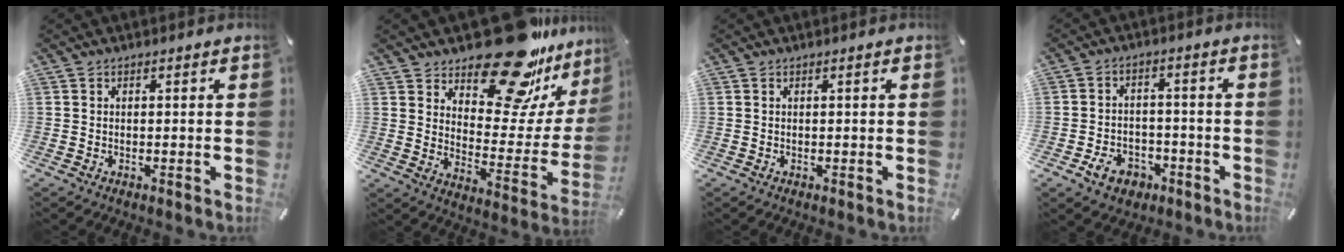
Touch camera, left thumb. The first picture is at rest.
{"total": 24.0, "force": [18.9, 9.5, 11.3], "torque": [-0.151, -0.135, 0.314]}
{"total": 0.0}
{"total": 7.4, "force": [-3.6, 5.7, 2.9], "torque": [-0.055, 0.022, -0.065]}